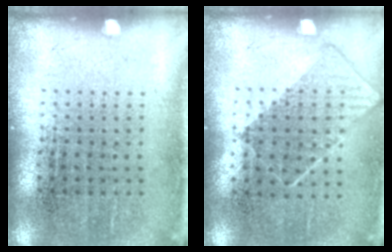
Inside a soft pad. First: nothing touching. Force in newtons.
{"total": 0.8, "press": 0.7, "slide": 0.5}